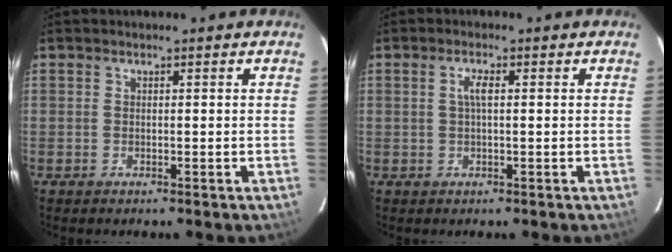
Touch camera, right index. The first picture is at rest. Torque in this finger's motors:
{"motor_torque": [0.42, 0.09, 0.20, 0.06]}